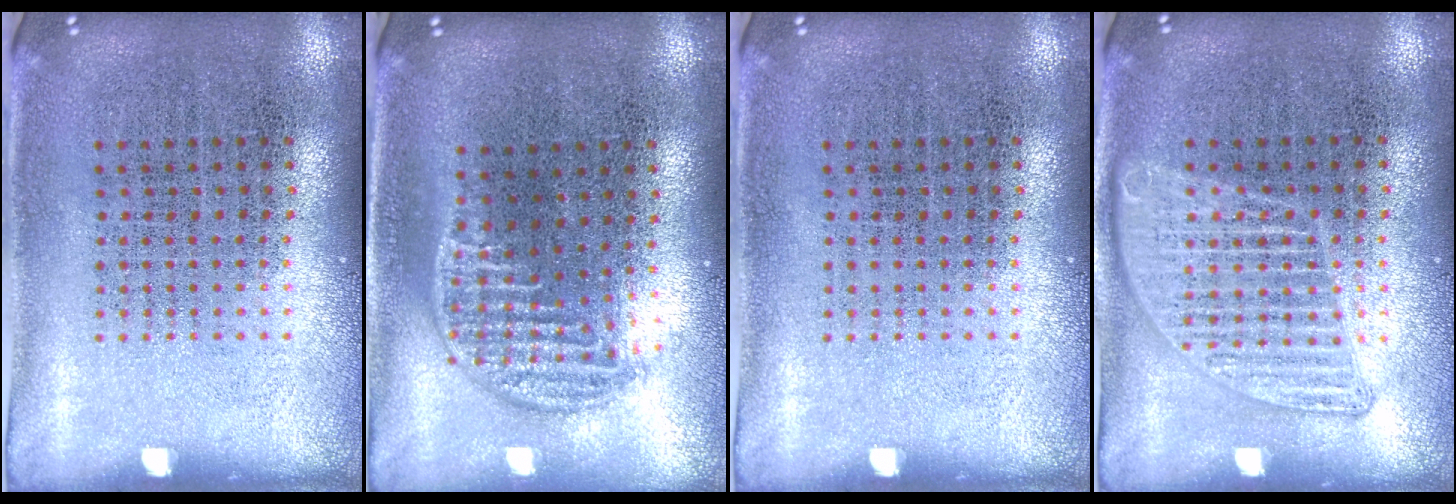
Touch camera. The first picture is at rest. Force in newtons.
{"total": 1.2, "press": 1.0, "slide": 0.6}
{"total": 0.0}
{"total": 1.3, "press": 1.3, "slide": 0.1}